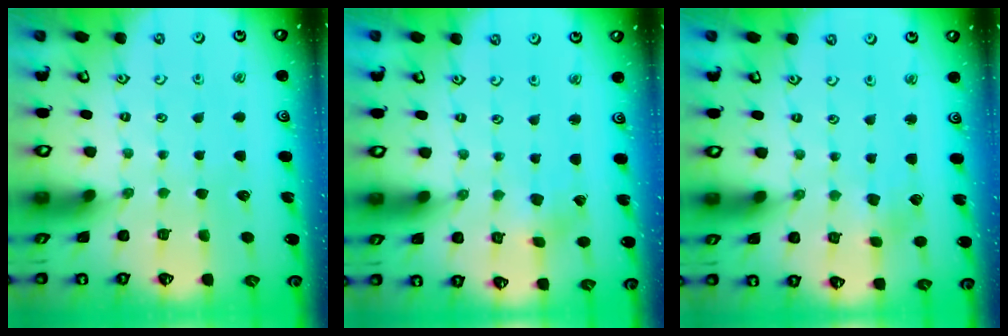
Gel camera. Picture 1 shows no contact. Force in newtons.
{"total": 0.6, "press": 0.5, "slide": 0.2}
{"total": 1.3, "press": 1.3, "slide": 0.1}